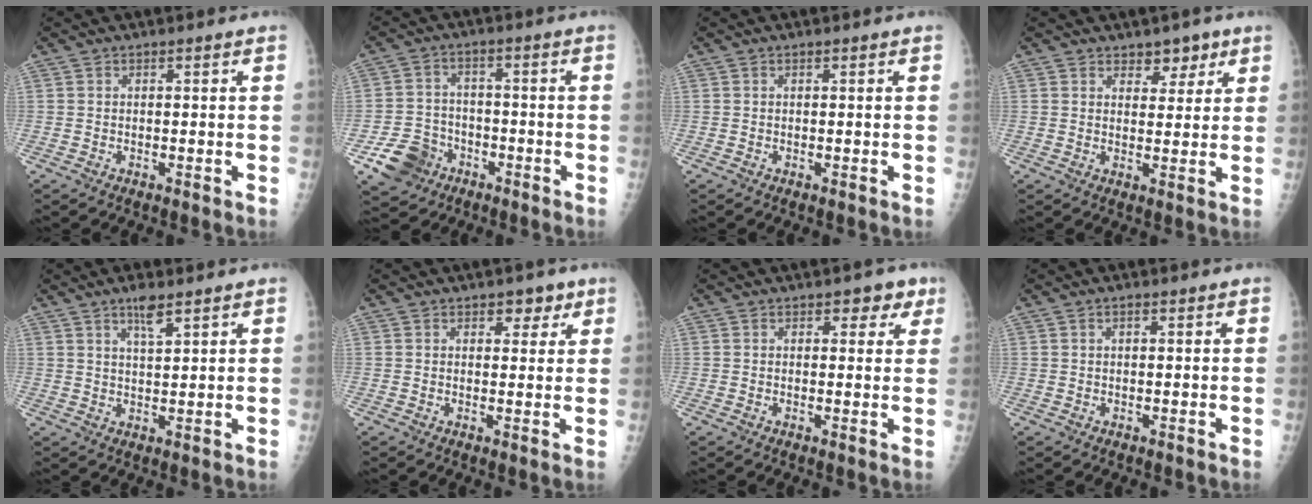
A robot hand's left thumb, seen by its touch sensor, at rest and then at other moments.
{"total": 8.5, "force": [-4.5, 6.8, 2.6], "torque": [-0.031, 0.027, -0.076]}
{"total": 0.0}
{"total": 4.3, "force": [2.8, 2.6, 1.7], "torque": [0.007, -0.016, 0.041]}
{"total": 4.2, "force": [2.8, 1.0, 3.0], "torque": [-0.048, -0.016, 0.052]}
{"total": 3.7, "force": [2.2, 2.3, 1.9], "torque": [0.004, -0.009, 0.026]}
{"total": 3.7, "force": [2.1, 2.3, 2.0], "torque": [0.007, -0.005, 0.019]}
{"total": 0.8, "force": [0.3, 0.3, 0.6], "torque": [-0.007, 0.001, 0.006]}